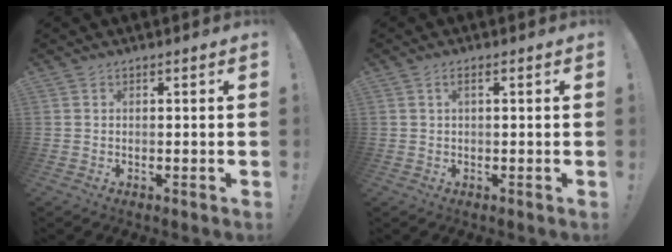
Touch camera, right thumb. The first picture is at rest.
{"total": 1.5, "force": [0.1, 0.2, 1.5], "torque": [-0.028, 0.001, 0.000]}